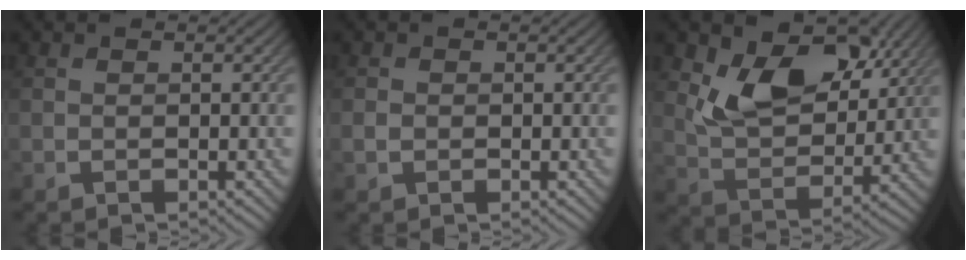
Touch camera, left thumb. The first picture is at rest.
{"total": 1.2, "force": [-0.2, 1.1, 0.5], "torque": [-0.011, -0.004, -0.009]}
{"total": 9.4, "force": [4.8, 5.7, 5.7], "torque": [-0.109, -0.017, 0.085]}